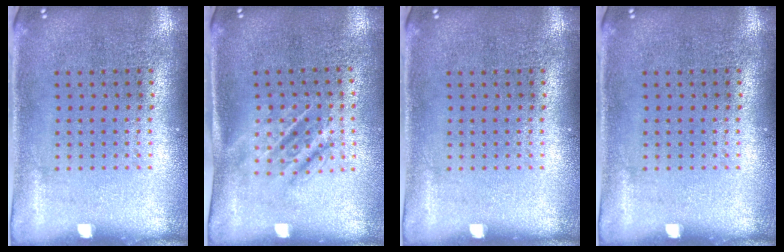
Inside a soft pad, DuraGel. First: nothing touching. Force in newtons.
{"total": 1.6, "press": 1.3, "slide": 1.0}
{"total": 0.0}
{"total": 0.0}